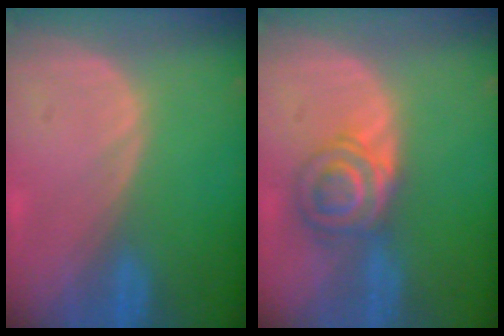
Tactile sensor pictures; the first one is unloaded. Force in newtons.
{"total": 6.5, "press": 5.8, "slide": 3.0}